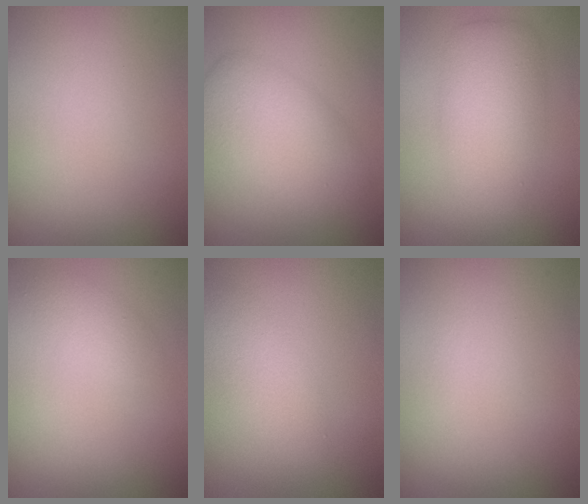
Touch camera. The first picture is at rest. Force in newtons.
{"total": 5.2, "press": 5.2, "slide": 0.3}
{"total": 5.2, "press": 5.2, "slide": 0.0}
{"total": 1.4, "press": 1.4, "slide": 0.1}
{"total": 2.8, "press": 2.8, "slide": 0.0}
{"total": 0.0}